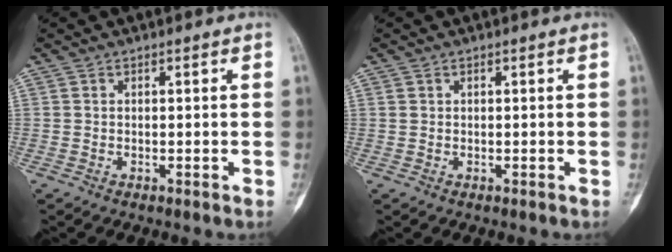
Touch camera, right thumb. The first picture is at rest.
{"total": 0.6, "force": [0.3, 0.4, 0.3], "torque": [-0.002, 0.004, 0.005]}